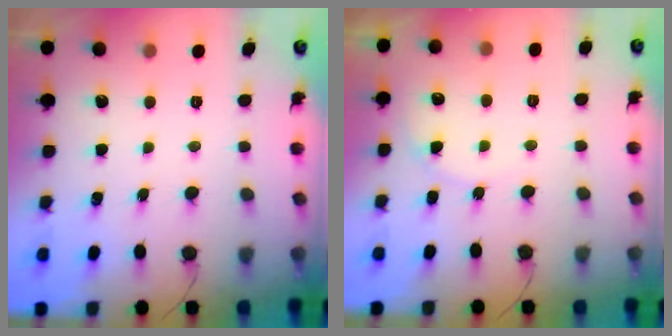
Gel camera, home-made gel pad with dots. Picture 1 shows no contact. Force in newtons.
{"total": 4.7, "press": 4.7, "slide": 0.4}